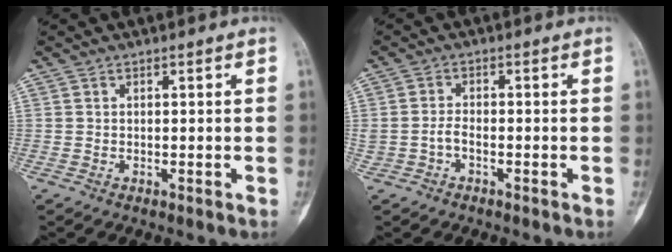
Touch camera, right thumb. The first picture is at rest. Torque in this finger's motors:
{"motor_torque": [-0.32, -0.38, 0.20, 0.11, 0.12]}